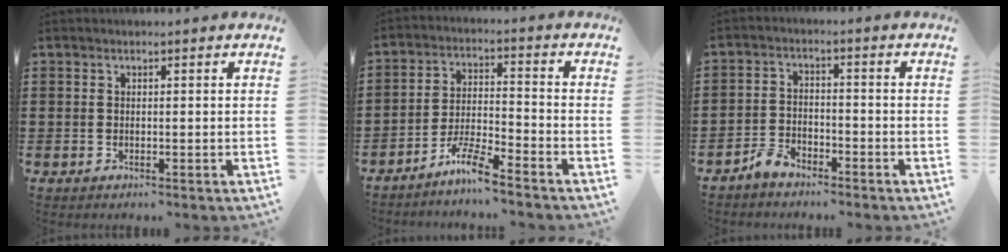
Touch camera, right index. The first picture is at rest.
{"total": 6.1, "force": [-5.3, 0.2, 3.0], "torque": [-0.074, -0.004, -0.105]}
{"total": 3.2, "force": [-2.9, 1.1, 0.7], "torque": [-0.017, 0.014, -0.060]}